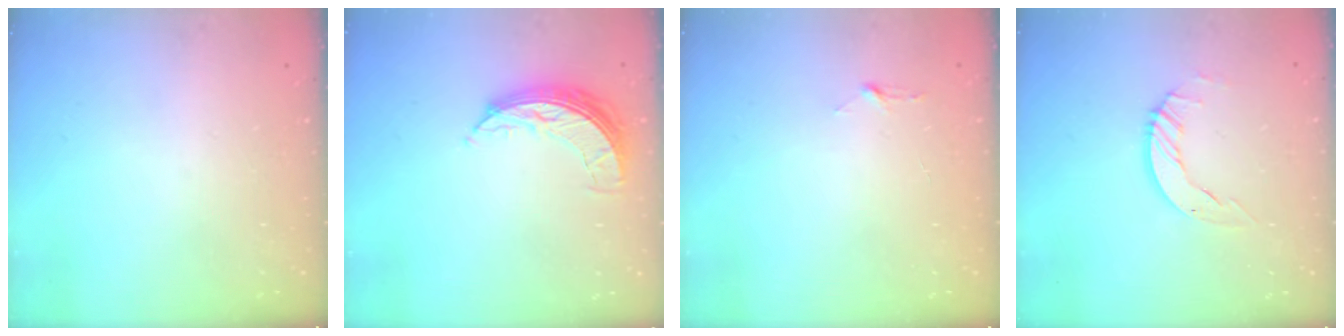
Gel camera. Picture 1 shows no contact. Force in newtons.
{"total": 7.2, "press": 7.2, "slide": 0.3}
{"total": 2.9, "press": 2.9, "slide": 0.3}
{"total": 5.9, "press": 5.9, "slide": 0.4}